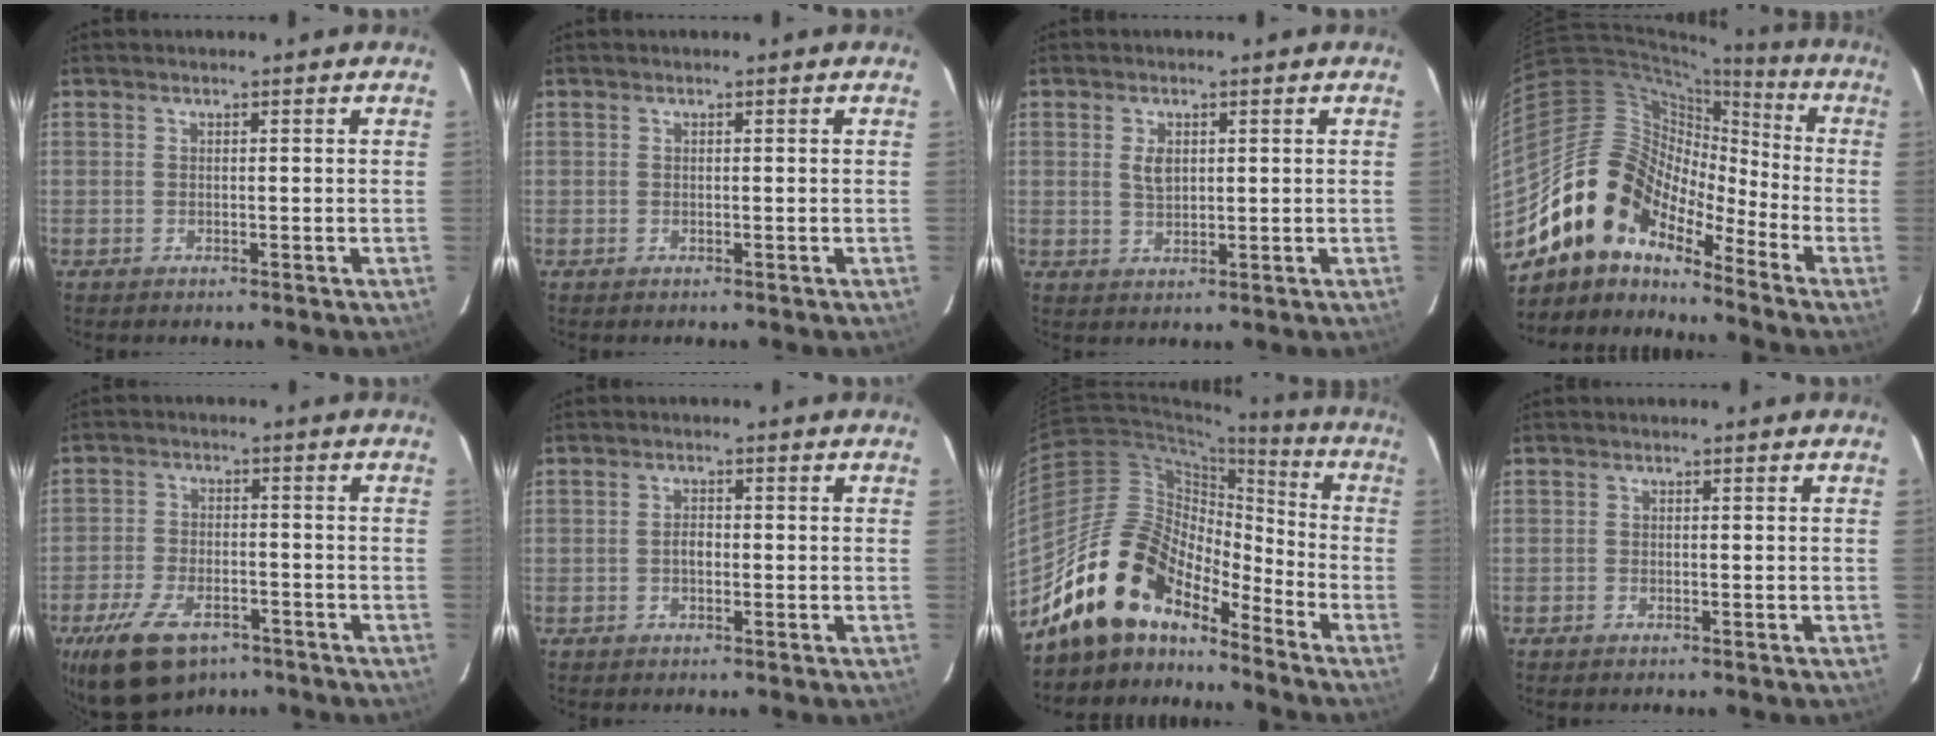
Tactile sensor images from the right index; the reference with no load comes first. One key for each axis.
{"total": 0.0}
{"total": 3.1, "fx": 0.8, "fy": 1.9, "fz": 2.3, "tx": -0.041, "ty": 0.002, "tz": 0.016}
{"total": 14.6, "fx": -10.6, "fy": 7.9, "fz": 6.3, "tx": -0.106, "ty": 0.019, "tz": -0.217}
{"total": 13.8, "fx": -8.9, "fy": 7.1, "fz": 7.9, "tx": -0.181, "ty": -0.017, "tz": -0.154}
{"total": 1.7, "fx": -0.4, "fy": 1.1, "fz": 1.2, "tx": -0.024, "ty": 0.006, "tz": -0.010}
{"total": 16.3, "fx": -13.5, "fy": 6.7, "fz": 6.3, "tx": -0.122, "ty": 0.018, "tz": -0.253}
{"total": 0.6, "fx": -0.5, "fy": 0.3, "fz": 0.1, "tx": -0.003, "ty": 0.001, "tz": -0.011}